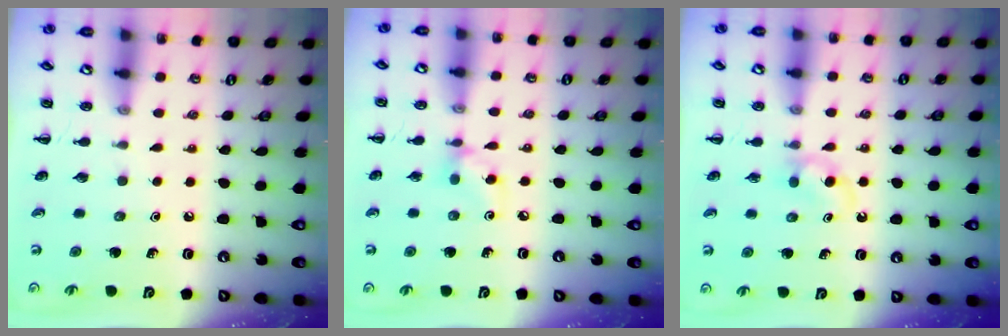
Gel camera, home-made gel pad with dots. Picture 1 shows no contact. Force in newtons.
{"total": 5.0, "press": 4.9, "slide": 0.6}
{"total": 3.7, "press": 3.5, "slide": 1.1}